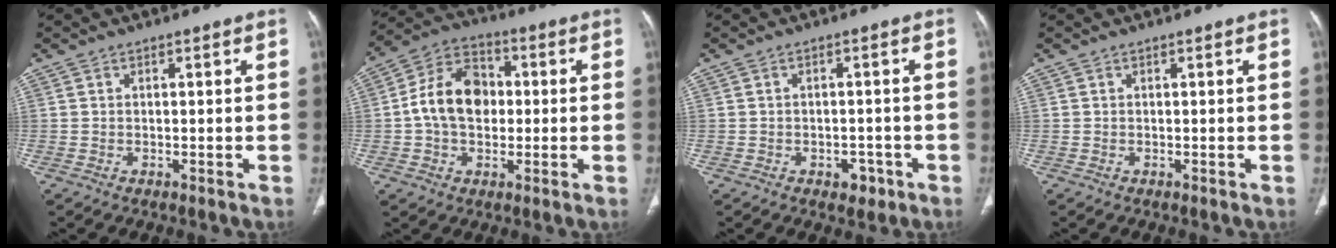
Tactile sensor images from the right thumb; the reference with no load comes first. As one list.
[{"total": 12.7, "force": [0.2, 9.1, 8.8], "torque": [-0.136, 0.027, -0.006]}, {"total": 3.3, "force": [-1.6, 2.3, 1.7], "torque": [-0.008, 0.009, -0.017]}, {"total": 0.0}]